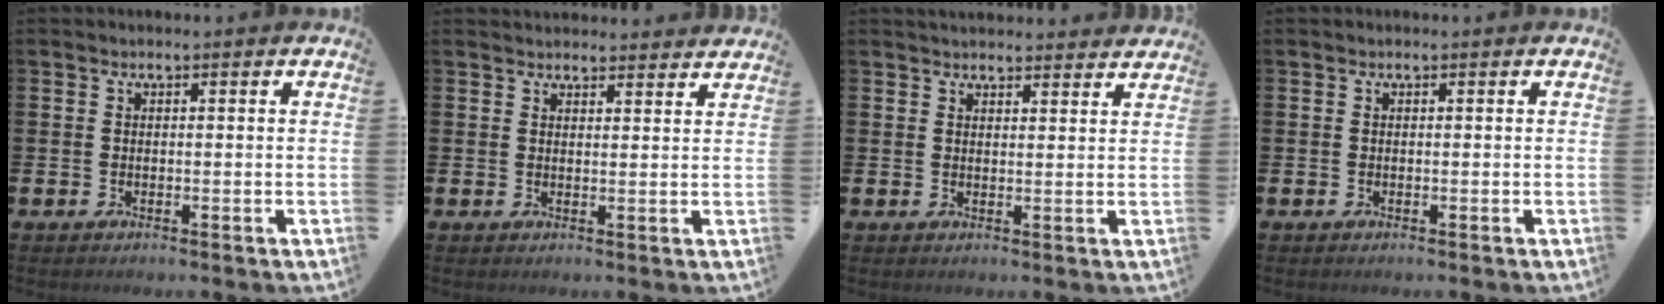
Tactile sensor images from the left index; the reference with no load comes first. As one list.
[{"total": 2.6, "force": [2.5, 0.6, 0.0], "torque": [0.006, -0.014, 0.045]}, {"total": 2.9, "force": [2.8, 0.6, 0.1], "torque": [0.004, -0.015, 0.050]}, {"total": 0.0}]